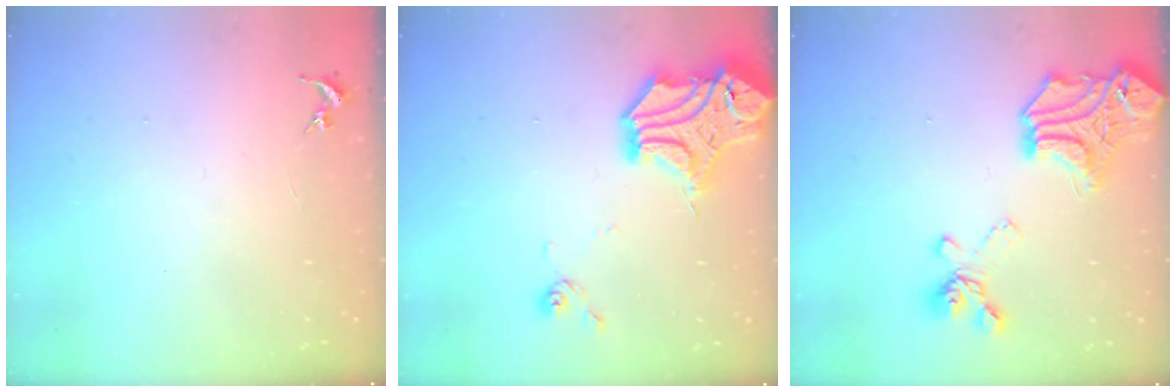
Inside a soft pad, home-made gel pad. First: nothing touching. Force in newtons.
{"total": 19.9, "press": 19.7, "slide": 2.8}
{"total": 19.7, "press": 19.7, "slide": 1.0}